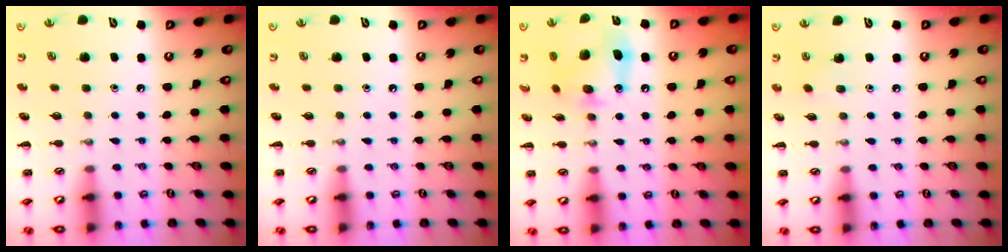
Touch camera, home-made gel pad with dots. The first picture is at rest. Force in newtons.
{"total": 0.0}
{"total": 11.8, "press": 11.7, "slide": 1.6}
{"total": 5.5, "press": 5.2, "slide": 1.7}